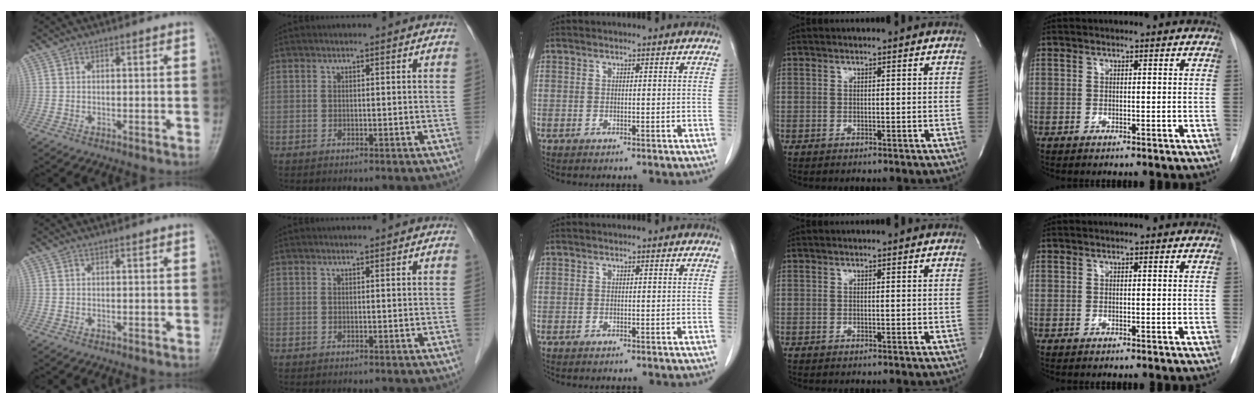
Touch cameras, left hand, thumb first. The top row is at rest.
{}